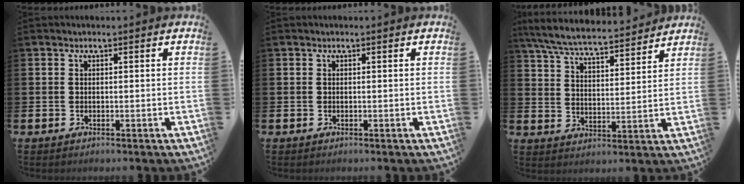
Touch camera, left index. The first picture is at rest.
{"total": 0.0}
{"total": 7.0, "force": [6.6, 0.9, 2.2], "torque": [-0.066, -0.044, 0.115]}